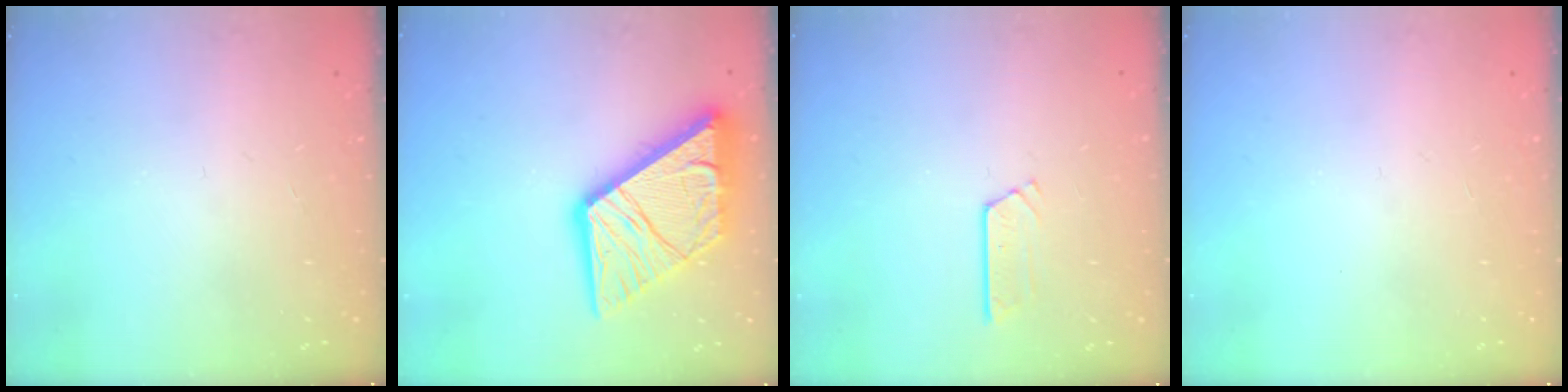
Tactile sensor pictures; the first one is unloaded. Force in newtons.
{"total": 21.7, "press": 21.5, "slide": 2.5}
{"total": 2.7, "press": 2.7, "slide": 0.2}
{"total": 0.0}